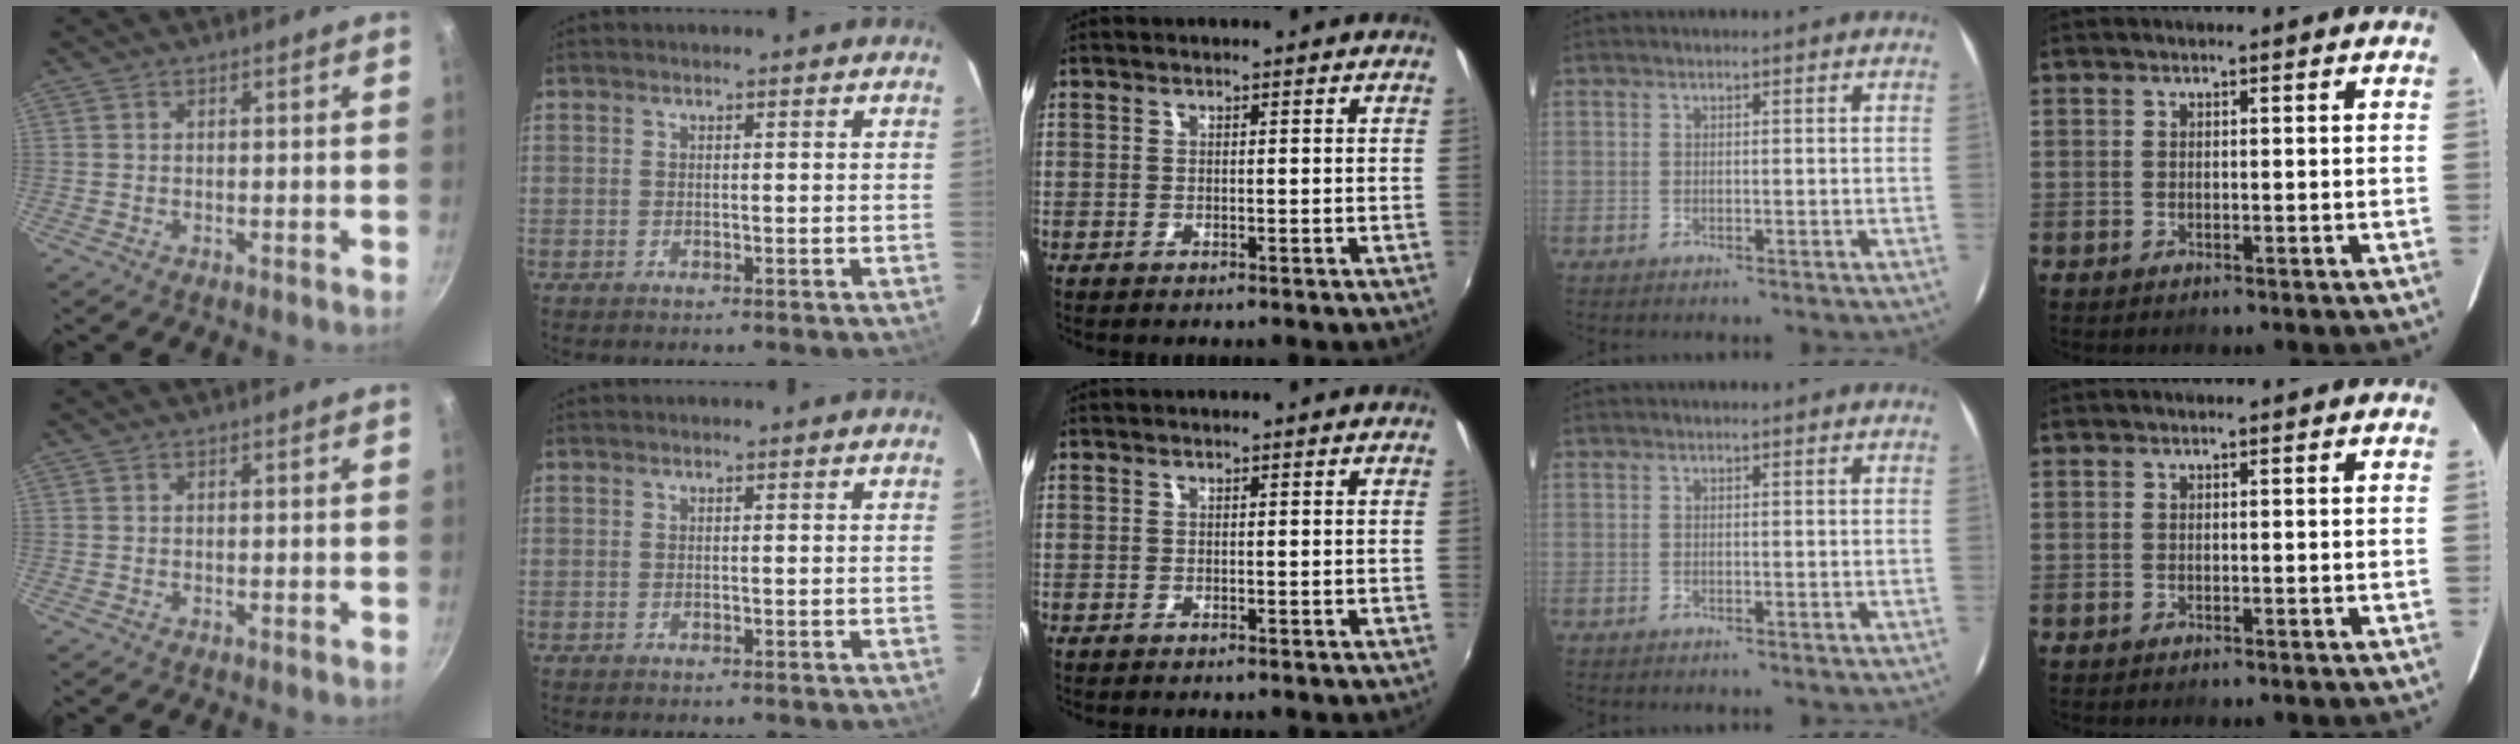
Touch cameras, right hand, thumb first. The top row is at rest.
{}